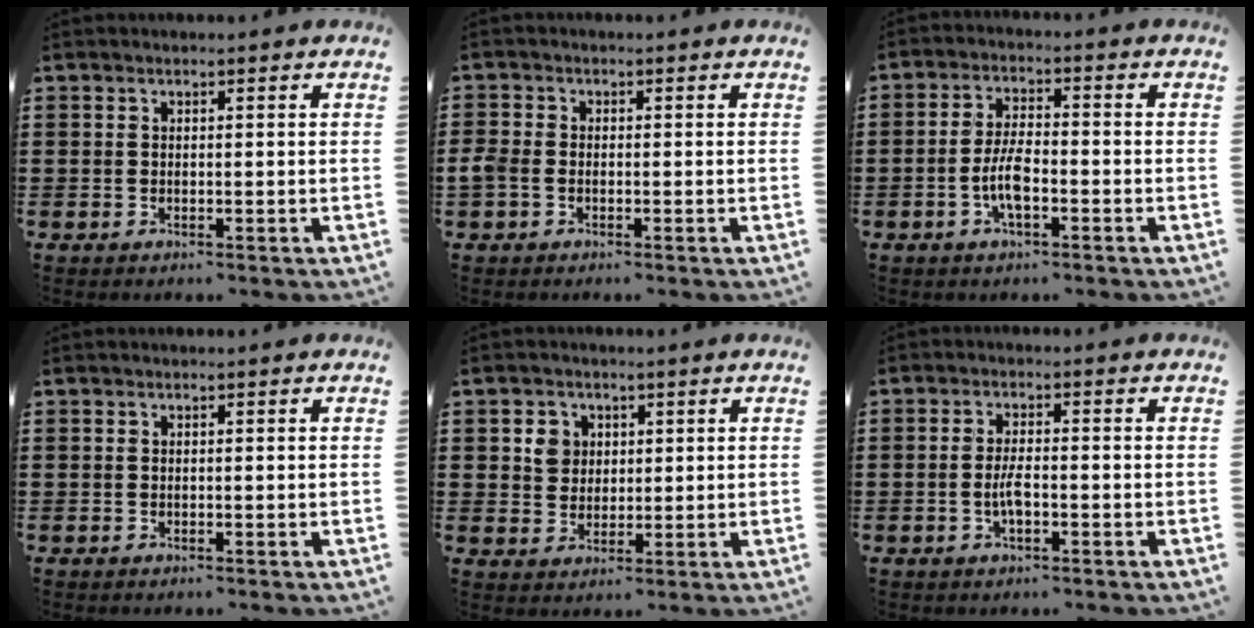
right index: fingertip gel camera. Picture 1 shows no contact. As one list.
[{"total": 1.9, "force": [-0.8, 1.3, 1.2], "torque": [-0.039, -0.005, -0.021]}, {"total": 5.7, "force": [-1.9, 1.9, 5.0], "torque": [-0.114, 0.000, -0.042]}, {"total": 0.0}, {"total": 3.7, "force": [1.1, 3.3, 1.4], "torque": [-0.031, 0.008, 0.017]}, {"total": 3.4, "force": [-0.9, 1.1, 3.1], "torque": [-0.071, -0.002, -0.022]}]